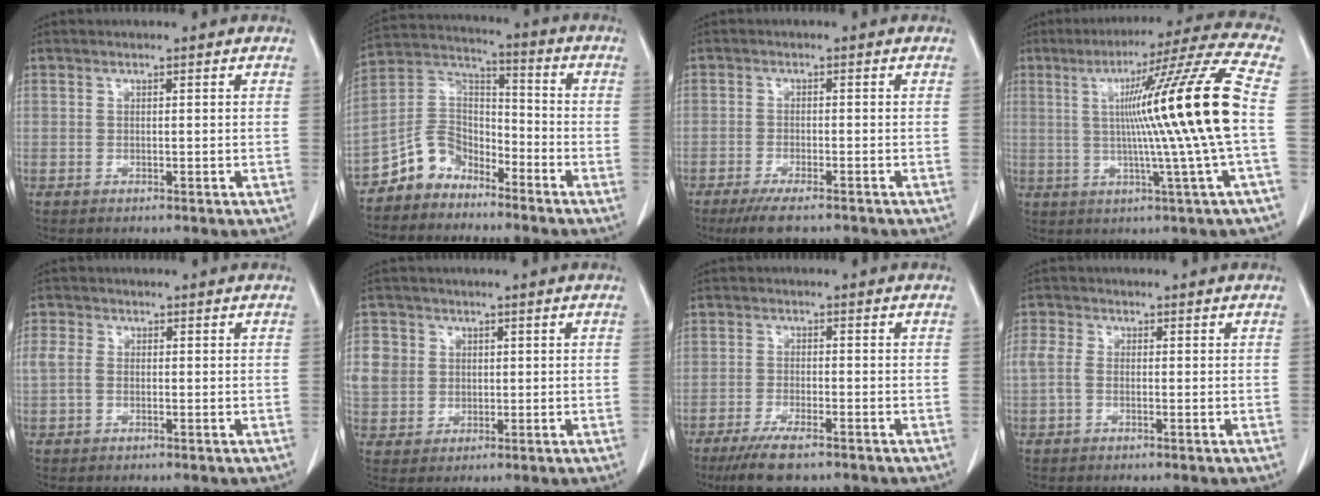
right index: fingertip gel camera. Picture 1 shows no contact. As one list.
[{"total": 8.3, "force": [-6.1, 5.4, 1.8], "torque": [-0.036, 0.042, -0.121]}, {"total": 5.9, "force": [-4.6, 1.1, 3.5], "torque": [-0.058, -0.011, -0.072]}, {"total": 17.9, "force": [1.1, -3.1, 17.6], "torque": [-0.258, 0.003, 0.007]}, {"total": 2.9, "force": [-0.1, 1.9, 2.1], "torque": [-0.066, 0.013, -0.006]}, {"total": 9.2, "force": [1.7, 8.5, 2.9], "torque": [-0.084, 0.022, 0.044]}, {"total": 6.8, "force": [-4.9, 1.3, 4.6], "torque": [-0.083, -0.015, -0.080]}, {"total": 3.0, "force": [-0.3, 1.8, 2.4], "torque": [-0.072, 0.011, -0.011]}]